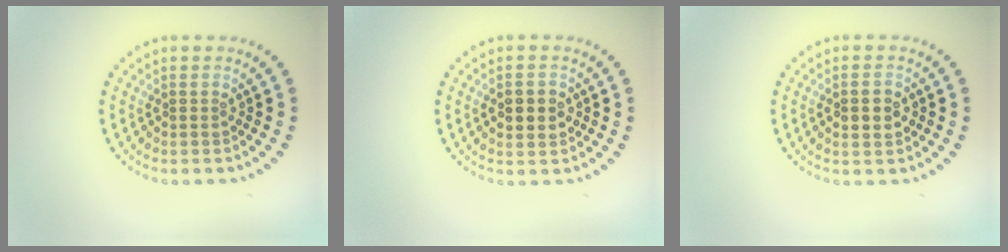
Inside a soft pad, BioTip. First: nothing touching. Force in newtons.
{"total": 2.2, "press": 2.2, "slide": 0.0}
{"total": 2.7, "press": 2.7, "slide": 0.1}